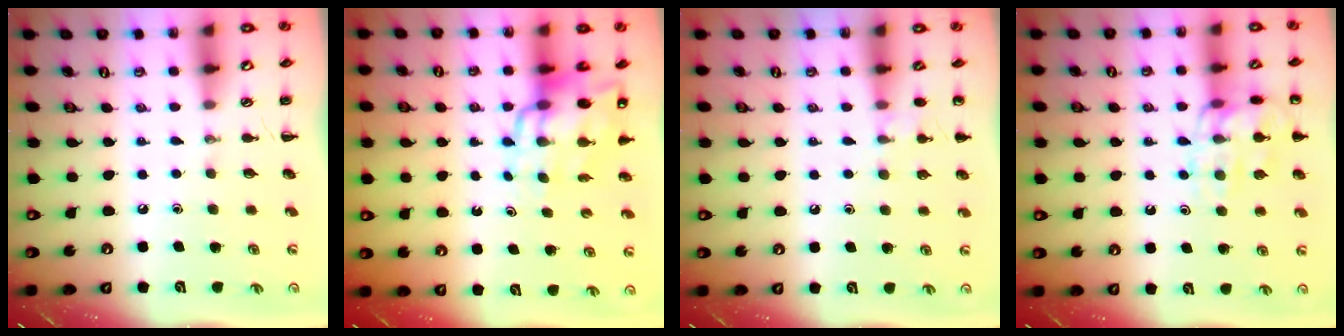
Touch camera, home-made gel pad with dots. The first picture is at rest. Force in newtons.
{"total": 13.5, "press": 12.9, "slide": 4.0}
{"total": 6.3, "press": 6.0, "slide": 1.9}
{"total": 13.7, "press": 13.7, "slide": 1.2}